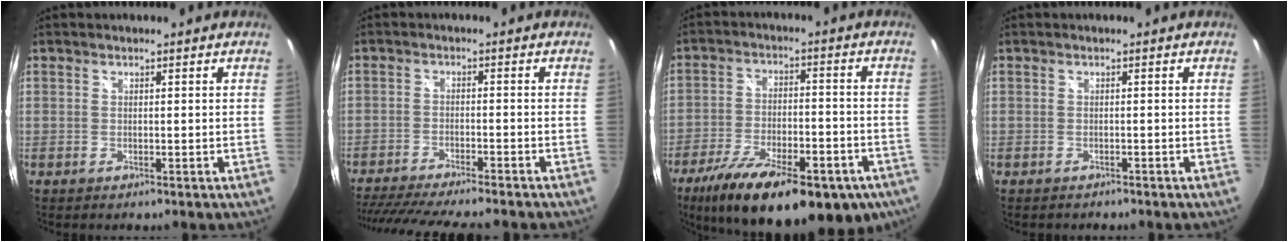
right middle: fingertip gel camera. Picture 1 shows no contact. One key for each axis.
{"total": 16.0, "fx": -13.9, "fy": 1.8, "fz": 7.7, "tx": -0.160, "ty": -0.030, "tz": -0.217}
{"total": 25.8, "fx": -16.8, "fy": 10.1, "fz": 16.7, "tx": -0.292, "ty": -0.045, "tz": -0.239}
{"total": 1.0, "fx": -0.9, "fy": 0.4, "fz": 0.2, "tx": -0.006, "ty": -0.004, "tz": -0.014}